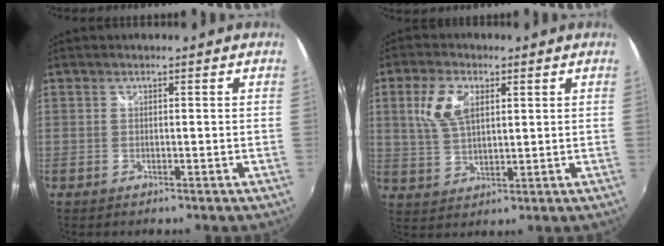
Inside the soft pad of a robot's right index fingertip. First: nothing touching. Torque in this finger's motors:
{"motor_torque": [0.84, 0.48, 0.24, 0.12]}